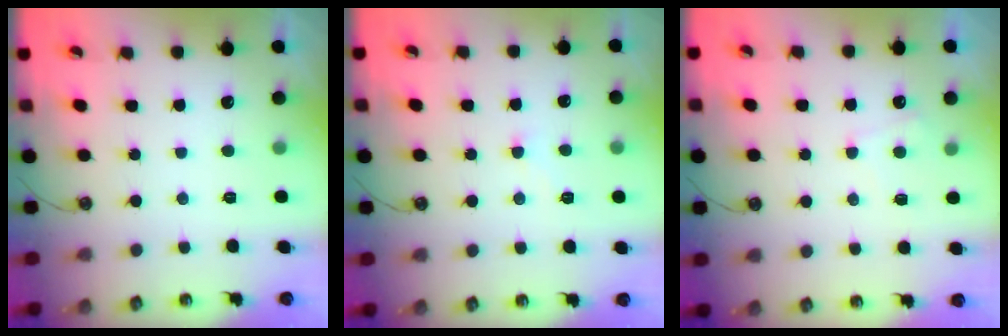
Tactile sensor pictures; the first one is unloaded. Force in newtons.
{"total": 0.5, "press": 0.1, "slide": 0.5}
{"total": 4.7, "press": 4.7, "slide": 0.5}